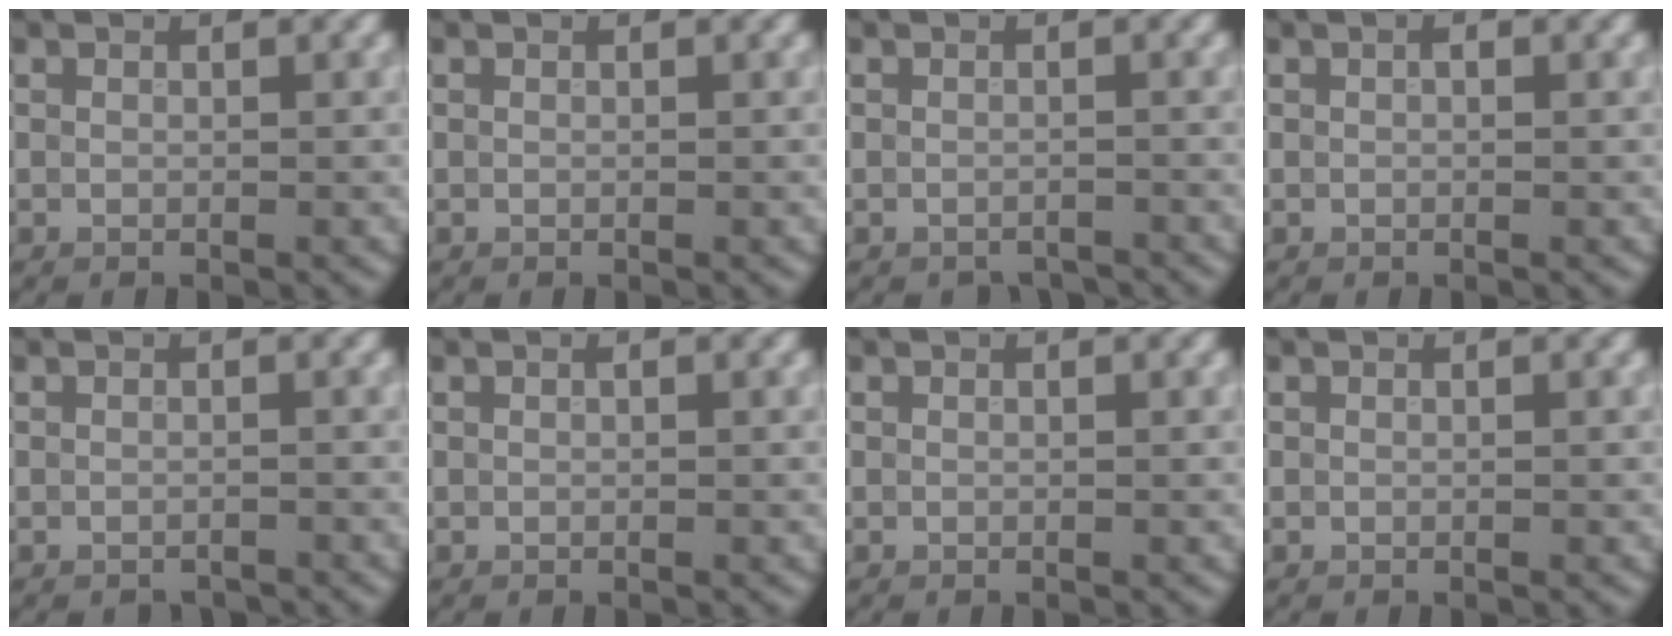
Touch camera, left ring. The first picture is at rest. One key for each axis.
{"total": 0.0}
{"total": 1.6, "fx": -1.5, "fy": 0.3, "fz": 0.2, "tx": 0.002, "ty": -0.001, "tz": -0.022}
{"total": 0.5, "fx": 0.1, "fy": 0.3, "fz": 0.4, "tx": -0.007, "ty": 0.001, "tz": 0.000}
{"total": 1.0, "fx": -1.0, "fy": 0.1, "fz": 0.1, "tx": 0.001, "ty": -0.003, "tz": -0.016}
{"total": 0.0}
{"total": 0.0}
{"total": 0.0}